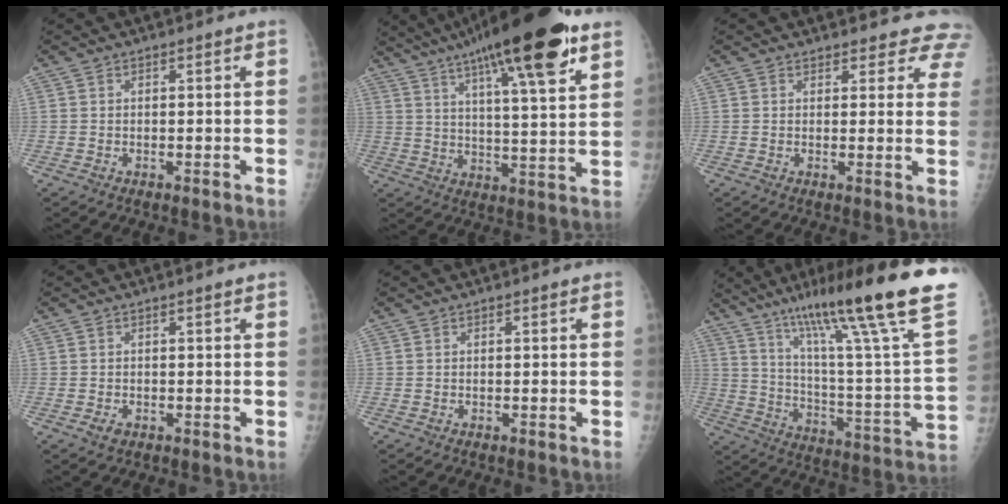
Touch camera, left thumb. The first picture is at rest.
{"total": 22.6, "force": [13.3, 4.5, 17.7], "torque": [-0.271, -0.026, 0.204]}
{"total": 7.8, "force": [7.1, 3.3, 0.7], "torque": [0.048, -0.029, 0.049]}
{"total": 1.5, "force": [-0.2, 0.9, 1.2], "torque": [-0.018, 0.005, 0.001]}
{"total": 0.0}
{"total": 32.2, "force": [20.7, 3.1, 24.5], "torque": [-0.334, -0.067, 0.315]}